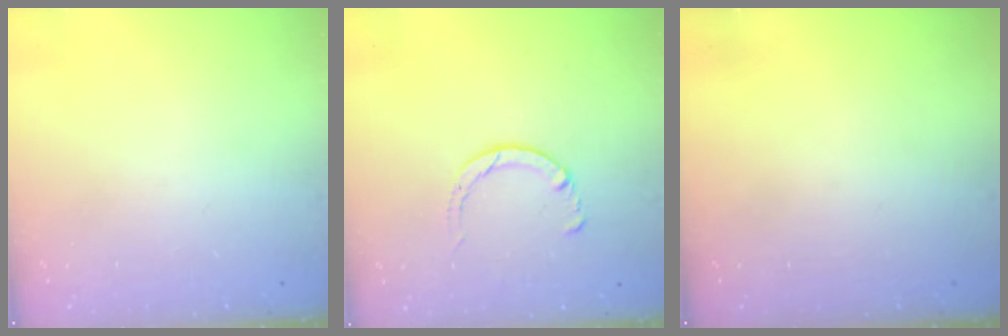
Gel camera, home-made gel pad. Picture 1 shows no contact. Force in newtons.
{"total": 2.9, "press": 2.8, "slide": 0.4}
{"total": 0.0}